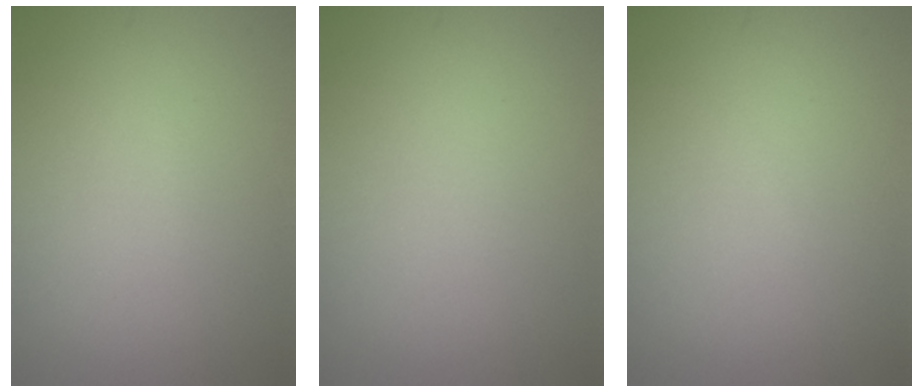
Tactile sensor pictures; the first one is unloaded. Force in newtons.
{"total": 0.0}
{"total": 0.0}